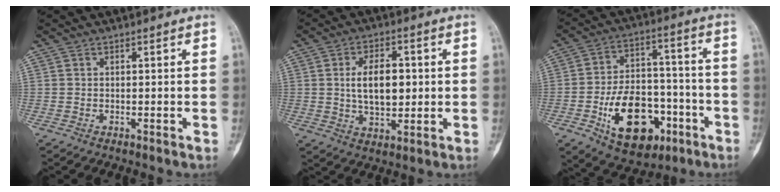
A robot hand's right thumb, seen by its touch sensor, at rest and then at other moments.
{"total": 9.8, "force": [1.0, 5.6, 7.9], "torque": [-0.117, -0.002, 0.022]}
{"total": 18.7, "force": [-7.3, 11.5, 12.8], "torque": [-0.169, 0.045, -0.104]}